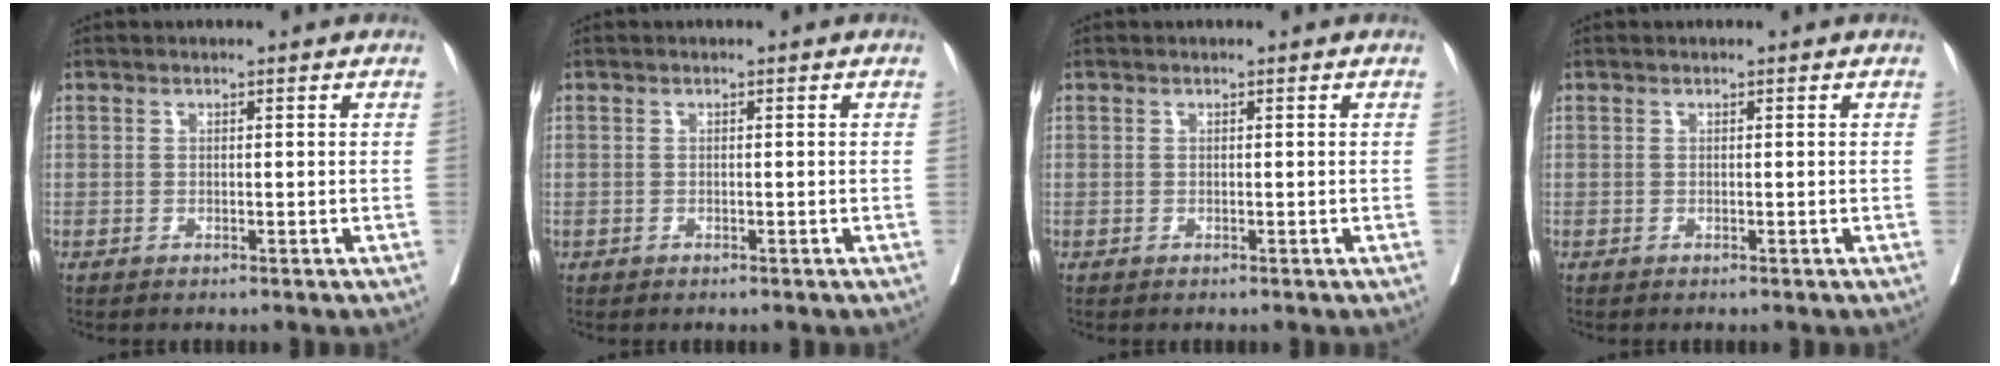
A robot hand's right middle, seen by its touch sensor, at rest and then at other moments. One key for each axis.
{"total": 0.6, "fx": 0.6, "fy": -0.1, "fz": 0.0, "tx": 0.000, "ty": 0.003, "tz": 0.011}
{"total": 0.0}
{"total": 0.0}